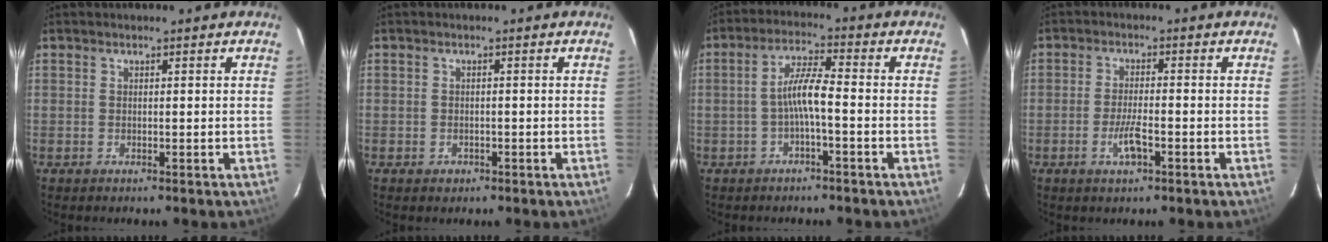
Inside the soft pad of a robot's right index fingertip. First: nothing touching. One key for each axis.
{"total": 1.8, "fx": -0.9, "fy": 1.4, "fz": 0.5, "tx": -0.009, "ty": 0.000, "tz": -0.011}
{"total": 5.1, "fx": -1.7, "fy": 0.4, "fz": 4.7, "tx": -0.100, "ty": 0.012, "tz": -0.031}
{"total": 4.4, "fx": -2.1, "fy": 1.0, "fz": 3.8, "tx": -0.077, "ty": -0.004, "tz": -0.040}